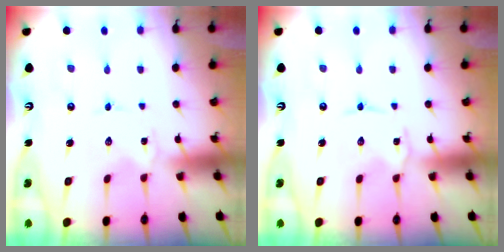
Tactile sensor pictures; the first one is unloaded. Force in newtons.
{"total": 0.0}